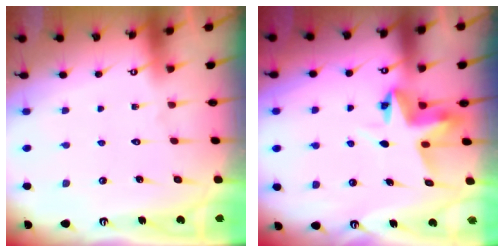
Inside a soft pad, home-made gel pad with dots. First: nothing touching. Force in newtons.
{"total": 5.5, "press": 5.5, "slide": 0.2}